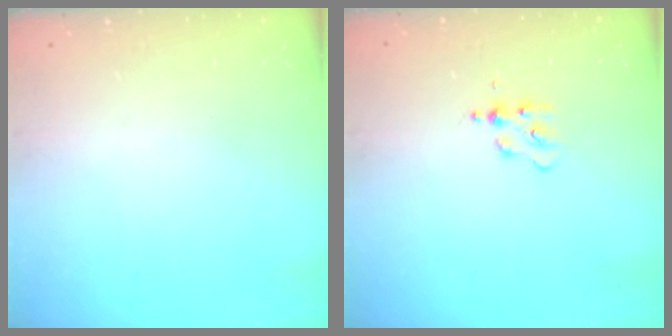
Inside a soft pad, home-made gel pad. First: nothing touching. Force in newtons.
{"total": 3.7, "press": 3.7, "slide": 0.5}